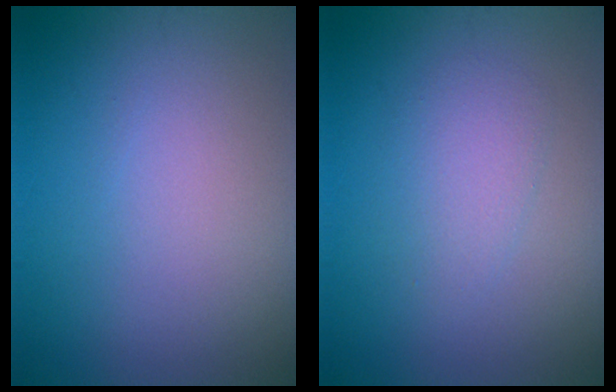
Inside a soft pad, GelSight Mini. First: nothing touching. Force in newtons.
{"total": 2.2, "press": 2.2, "slide": 0.1}